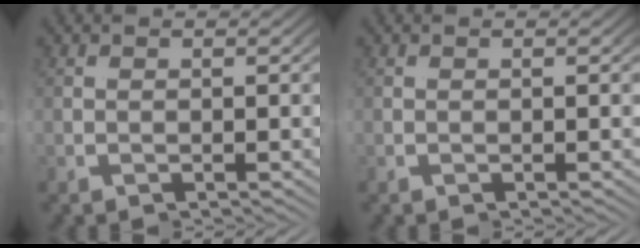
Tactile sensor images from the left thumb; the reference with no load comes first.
{"total": 0.0}